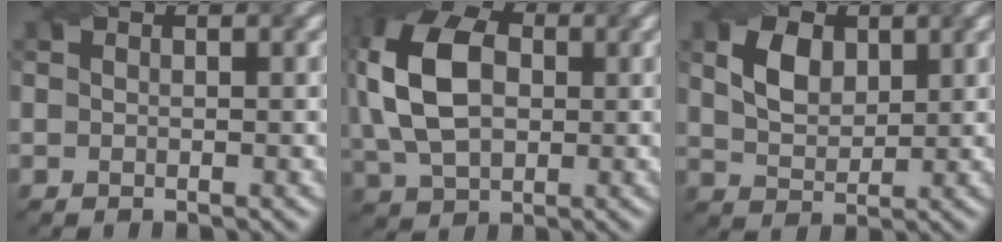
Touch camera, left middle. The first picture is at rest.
{"total": 10.9, "force": [1.2, 7.3, 8.0], "torque": [-0.194, 0.015, 0.015]}
{"total": 3.7, "force": [1.5, 2.4, 2.4], "torque": [-0.055, 0.004, 0.028]}